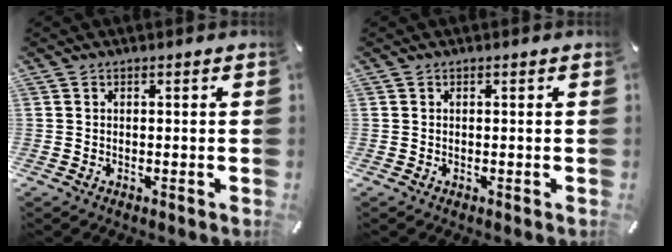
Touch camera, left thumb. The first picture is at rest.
{"total": 0.0}